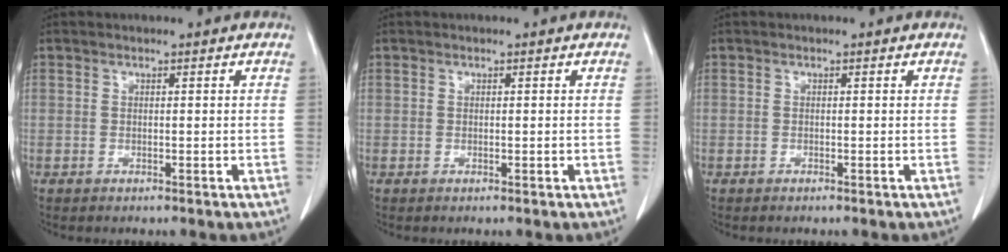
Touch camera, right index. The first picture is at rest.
{"total": 0.0}
{"total": 0.0}